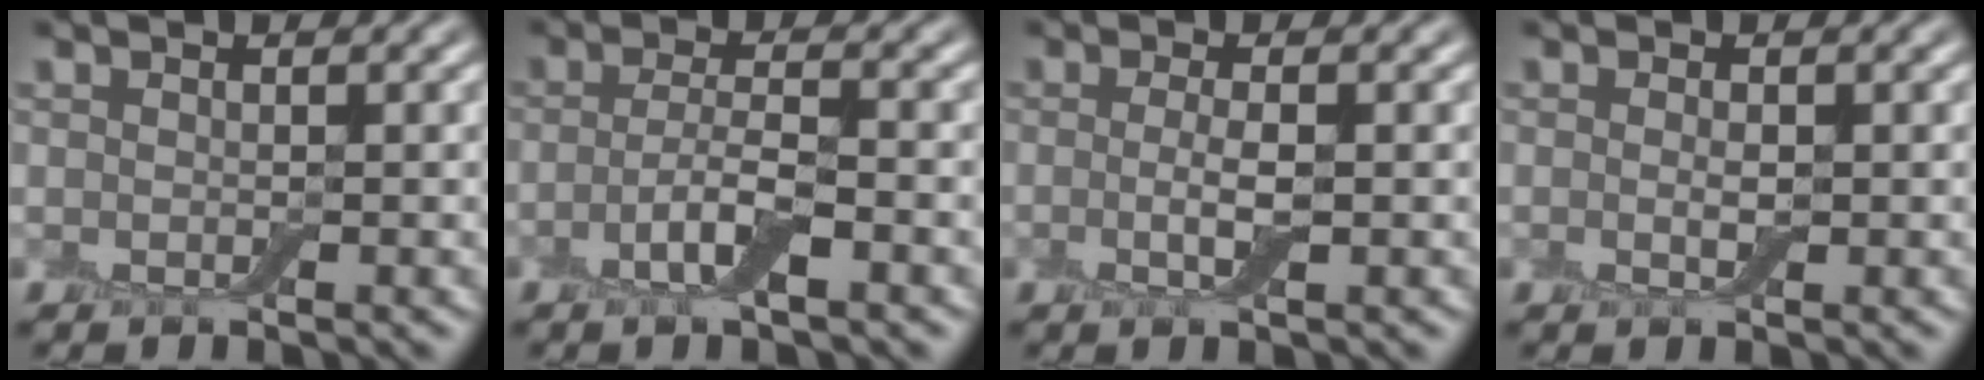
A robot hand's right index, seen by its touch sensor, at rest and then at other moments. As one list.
[{"total": 3.4, "force": [-1.3, 0.9, 3.0], "torque": [-0.062, 0.003, -0.030]}, {"total": 2.3, "force": [-0.3, 0.5, 2.2], "torque": [-0.047, -0.007, -0.008]}, {"total": 1.1, "force": [-0.1, 0.4, 1.0], "torque": [-0.023, -0.002, -0.003]}]